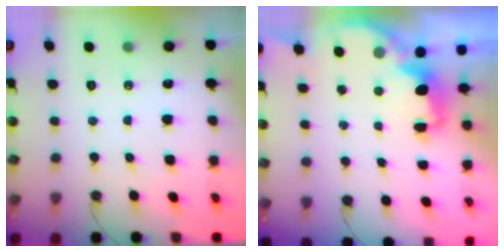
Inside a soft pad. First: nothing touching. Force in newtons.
{"total": 3.3, "press": 3.3, "slide": 0.6}